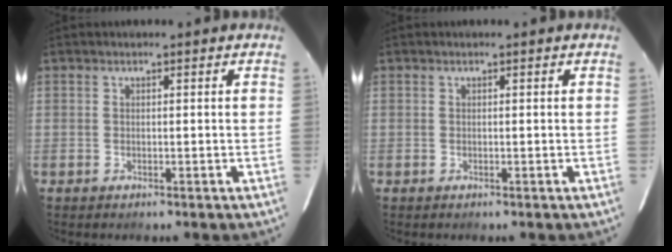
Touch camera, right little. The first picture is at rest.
{"total": 0.0}